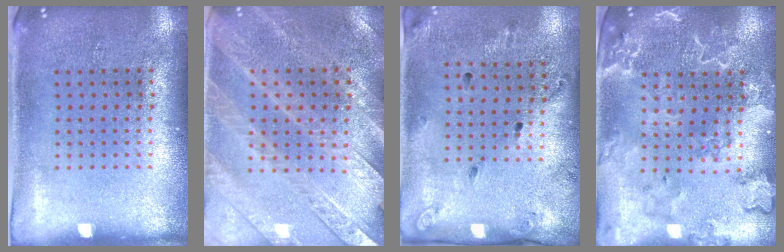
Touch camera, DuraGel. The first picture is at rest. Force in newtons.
{"total": 2.9, "press": 2.7, "slide": 1.1}
{"total": 1.8, "press": 1.2, "slide": 1.4}
{"total": 2.7, "press": 2.6, "slide": 0.8}